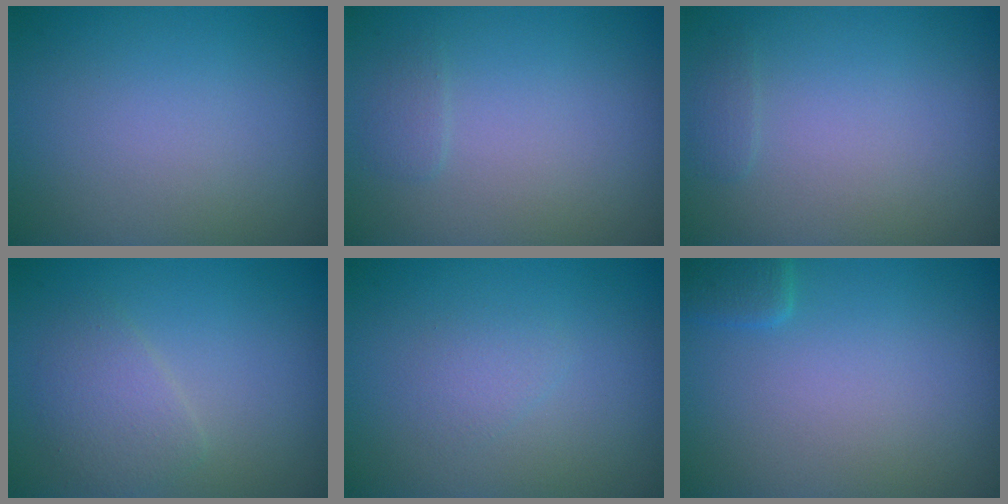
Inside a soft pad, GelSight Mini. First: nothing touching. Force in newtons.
{"total": 0.7, "press": 0.7, "slide": 0.2}
{"total": 0.7, "press": 0.7, "slide": 0.1}
{"total": 2.1, "press": 2.1, "slide": 0.0}
{"total": 1.0, "press": 1.0, "slide": 0.0}
{"total": 1.5, "press": 1.5, "slide": 0.1}